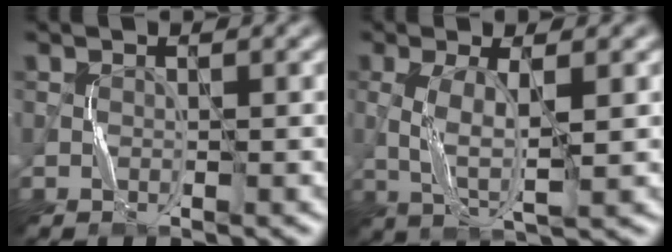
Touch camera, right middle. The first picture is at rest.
{"total": 4.3, "force": [0.2, 1.1, 4.2], "torque": [-0.094, 0.001, 0.003]}